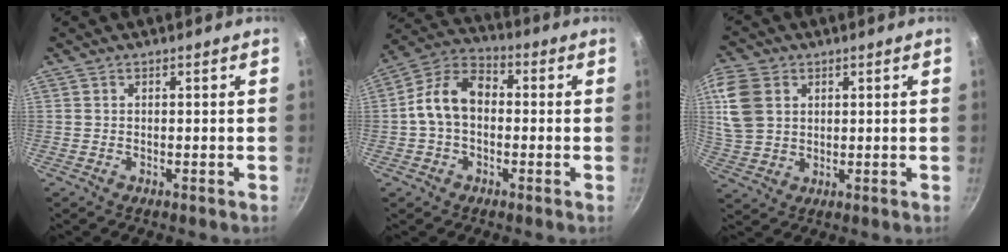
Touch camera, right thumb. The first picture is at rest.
{"total": 10.6, "force": [-0.5, 7.6, 7.3], "torque": [-0.110, 0.036, -0.027]}
{"total": 10.0, "force": [3.0, 7.4, 6.0], "torque": [-0.112, -0.005, 0.063]}